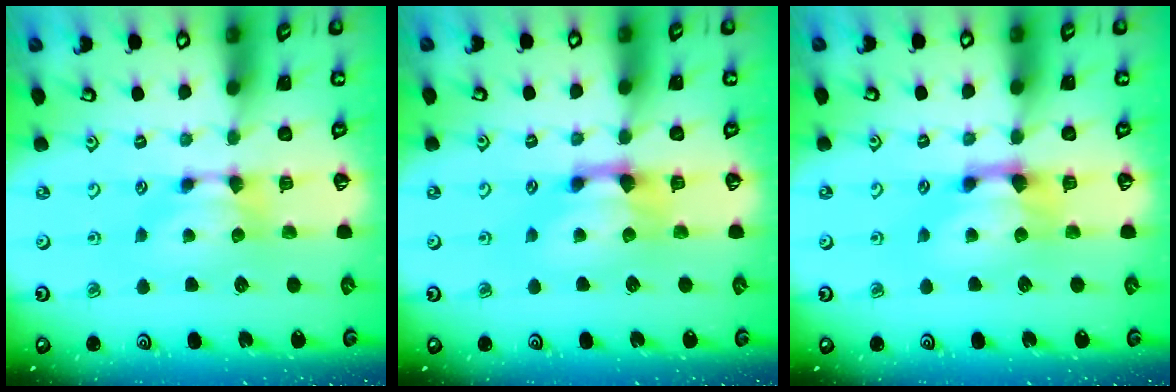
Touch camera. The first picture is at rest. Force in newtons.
{"total": 1.5, "press": 0.7, "slide": 1.3}
{"total": 1.5, "press": 0.7, "slide": 1.3}